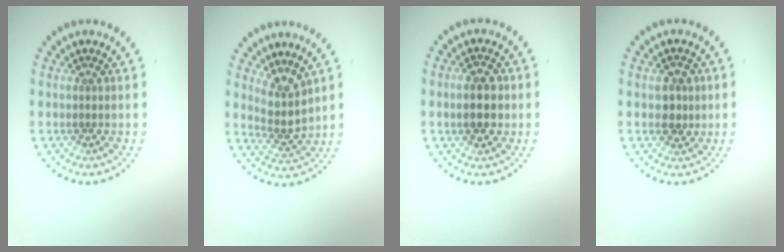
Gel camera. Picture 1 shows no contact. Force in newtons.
{"total": 2.9, "press": 2.2, "slide": 1.9}
{"total": 3.9, "press": 3.9, "slide": 0.0}
{"total": 2.1, "press": 2.0, "slide": 0.5}